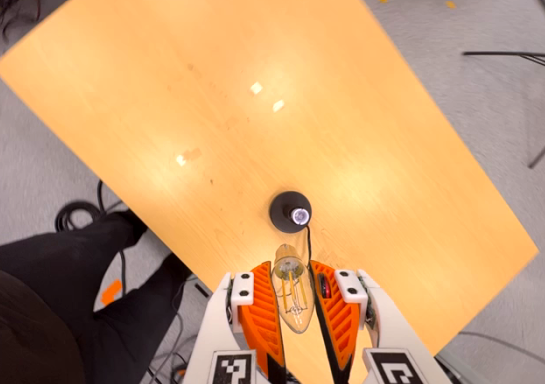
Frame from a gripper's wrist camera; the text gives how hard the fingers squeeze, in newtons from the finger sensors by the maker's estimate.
{"total": 15.3, "left": 17.1, "right": 13.6}